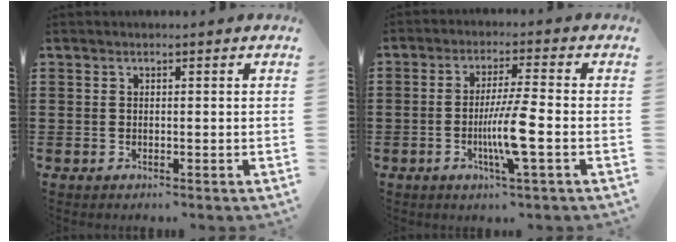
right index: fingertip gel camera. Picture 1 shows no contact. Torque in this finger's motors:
{"motor_torque": [2.14, 0.00, 0.38, 0.08]}